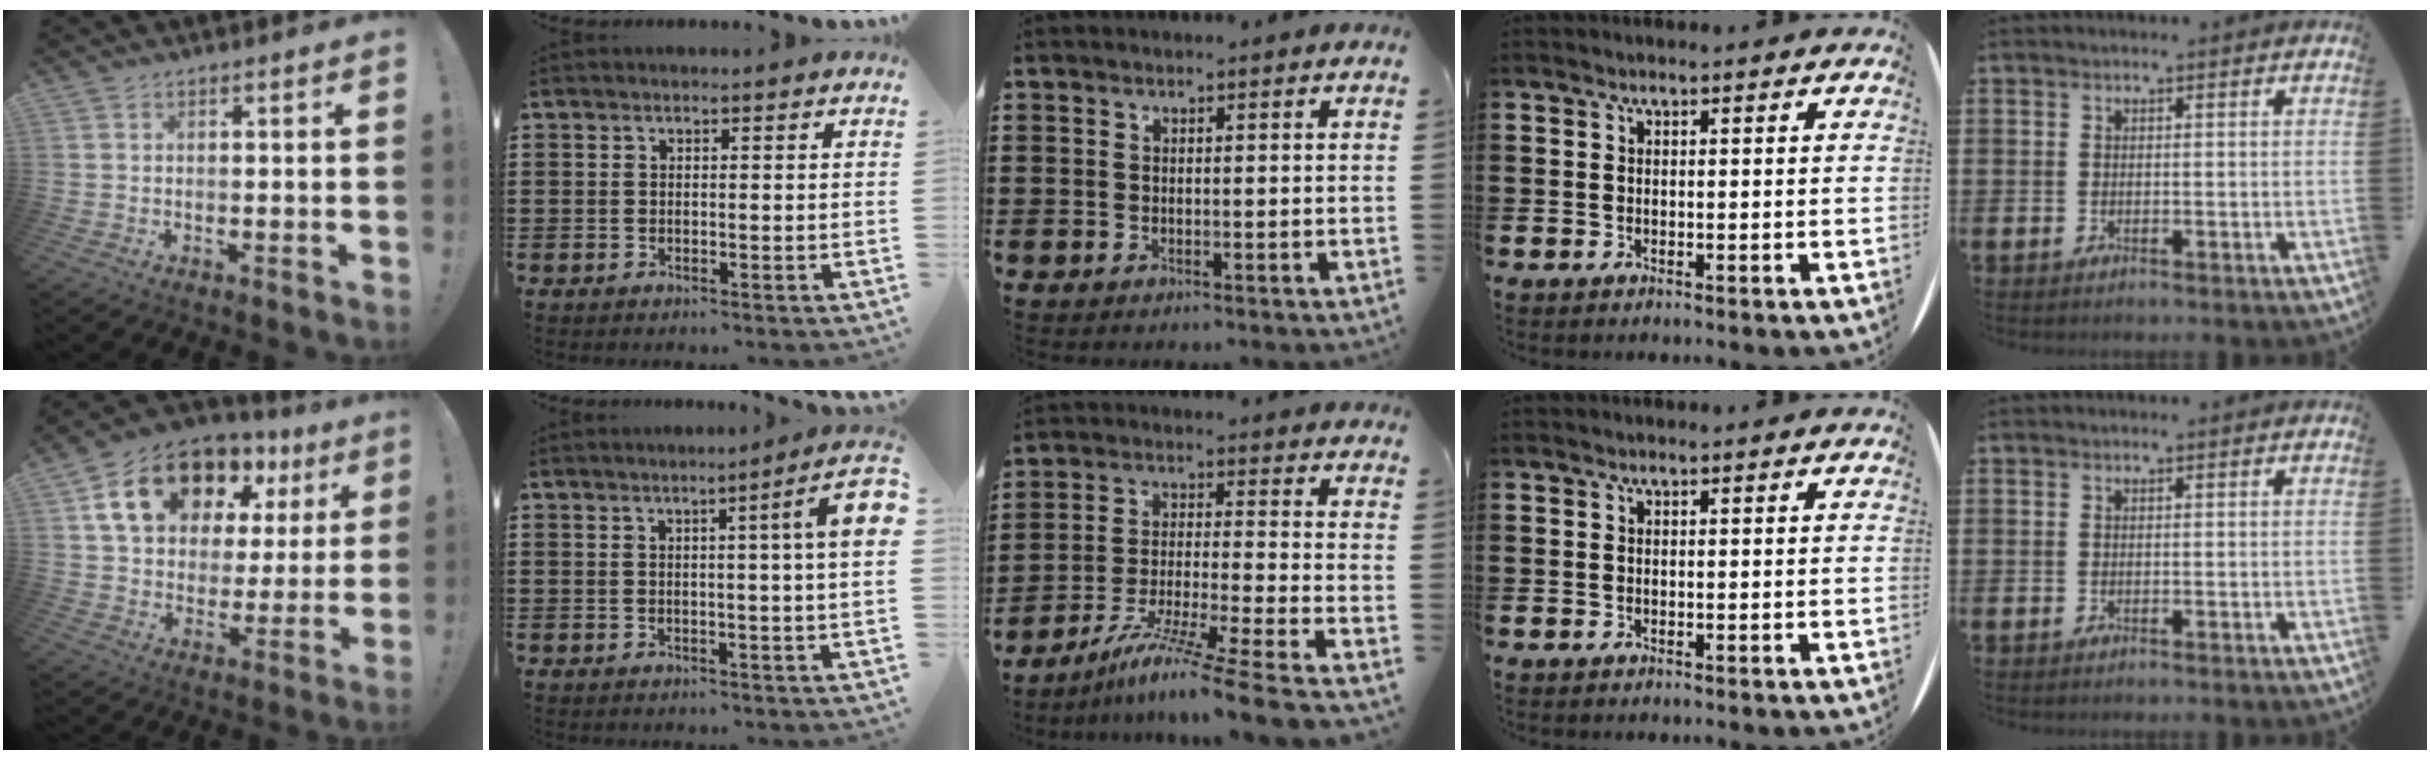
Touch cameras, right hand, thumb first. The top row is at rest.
{"thumb": {"total": 18.9, "force": [10.4, 12.0, 10.3], "torque": [-0.170, -0.043, 0.199]}, "index": {"total": 6.2, "force": [1.4, -0.1, 6.0], "torque": [-0.096, -0.013, 0.017]}, "middle": {"total": 10.8, "force": [-8.7, -1.0, 6.2], "torque": [-0.110, -0.003, -0.174]}}